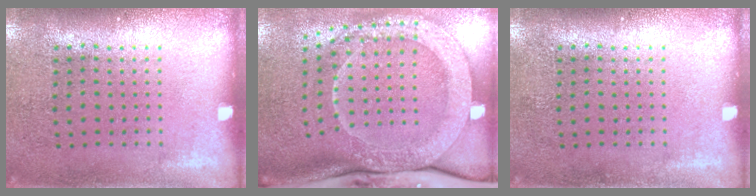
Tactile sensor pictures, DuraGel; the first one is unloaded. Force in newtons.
{"total": 3.0, "press": 2.3, "slide": 1.9}
{"total": 0.0}